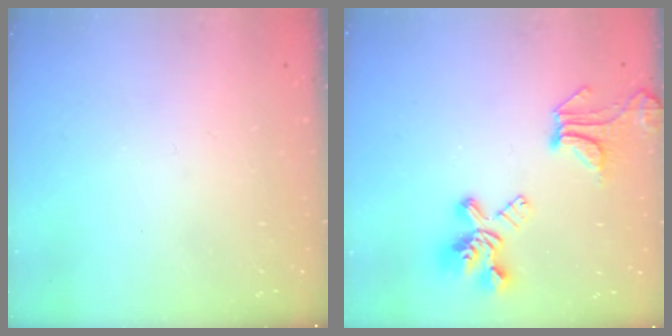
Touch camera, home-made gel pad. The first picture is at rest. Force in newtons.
{"total": 9.1, "press": 8.9, "slide": 2.1}